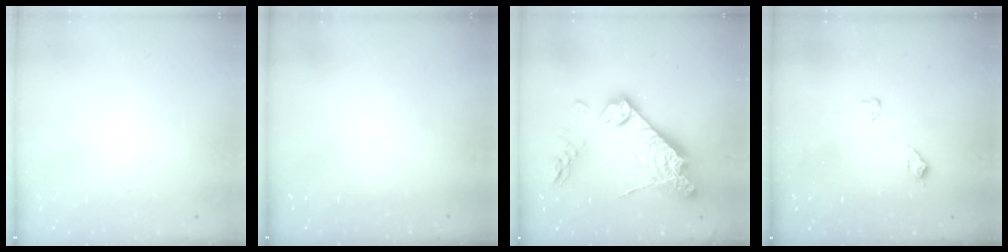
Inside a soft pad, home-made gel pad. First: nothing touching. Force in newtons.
{"total": 0.0}
{"total": 22.2, "press": 22.1, "slide": 1.7}
{"total": 7.1, "press": 7.0, "slide": 0.8}